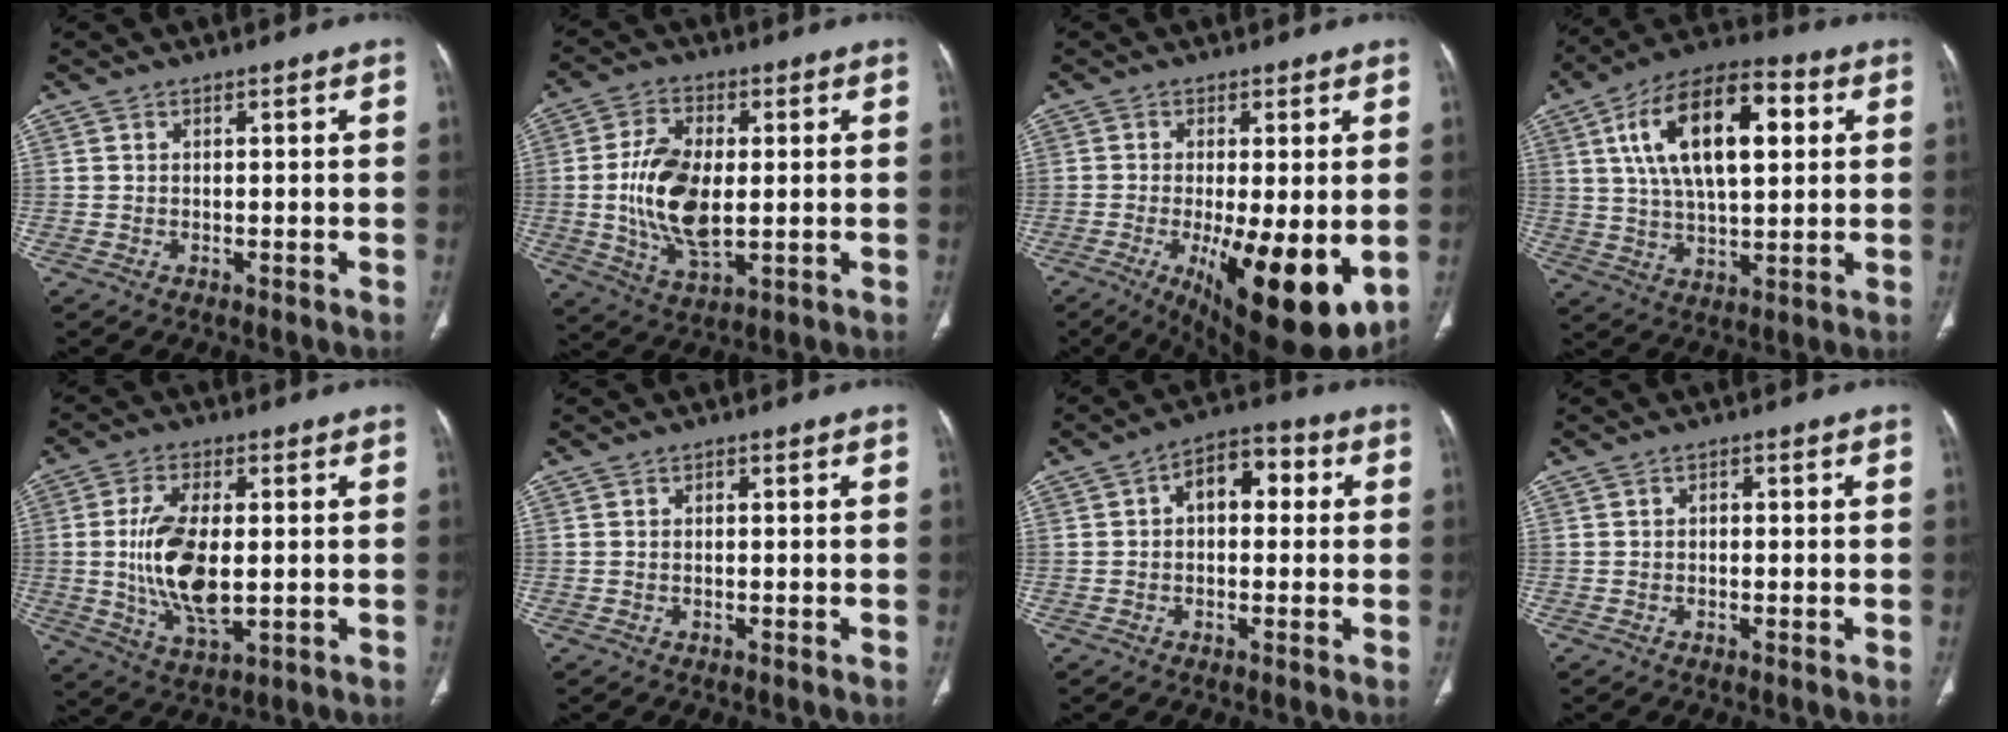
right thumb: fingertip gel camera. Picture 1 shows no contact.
{"total": 12.6, "force": [-0.2, 6.4, 10.9], "torque": [-0.212, -0.006, 0.001]}
{"total": 16.8, "force": [-4.0, 5.4, 15.4], "torque": [-0.204, -0.030, -0.041]}
{"total": 19.9, "force": [5.4, 9.4, 16.7], "torque": [-0.271, 0.010, 0.086]}
{"total": 13.3, "force": [-0.1, 6.2, 11.8], "torque": [-0.231, -0.012, 0.004]}
{"total": 0.5, "force": [0.0, 0.3, 0.4], "torque": [-0.009, 0.001, 0.000]}
{"total": 8.0, "force": [1.3, 4.9, 6.2], "torque": [-0.065, 0.027, 0.011]}
{"total": 1.0, "force": [0.0, 0.8, 0.7], "torque": [-0.006, 0.005, -0.003]}